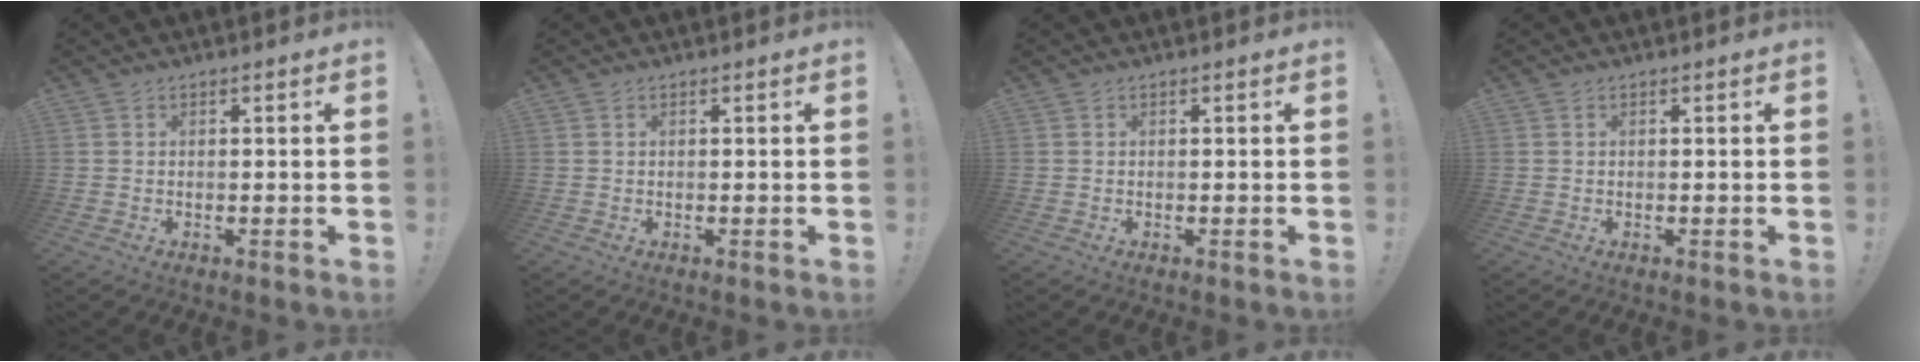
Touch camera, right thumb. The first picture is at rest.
{"total": 0.0}
{"total": 0.0}
{"total": 0.0}